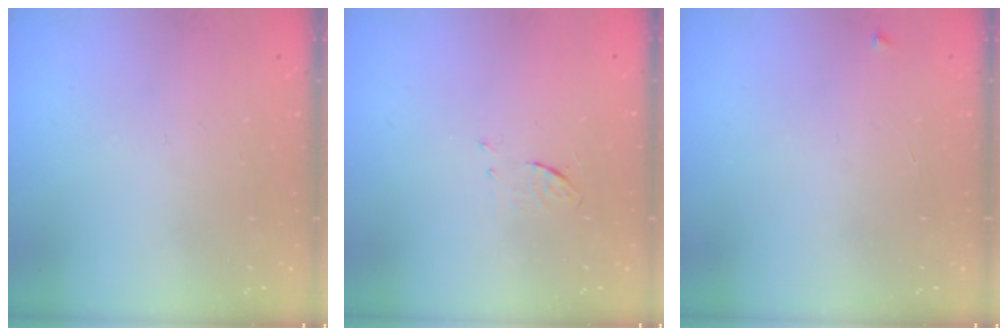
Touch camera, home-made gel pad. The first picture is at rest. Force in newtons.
{"total": 3.6, "press": 3.4, "slide": 1.4}
{"total": 2.5, "press": 2.4, "slide": 0.4}